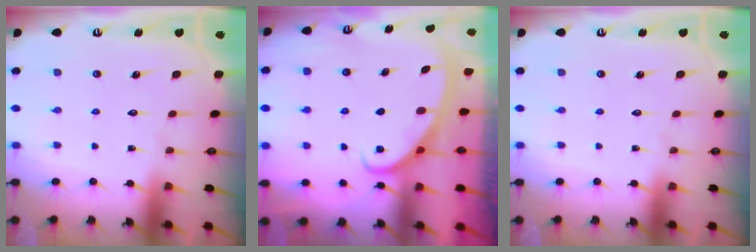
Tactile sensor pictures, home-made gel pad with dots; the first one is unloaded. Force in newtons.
{"total": 2.8, "press": 2.8, "slide": 0.4}
{"total": 0.0}